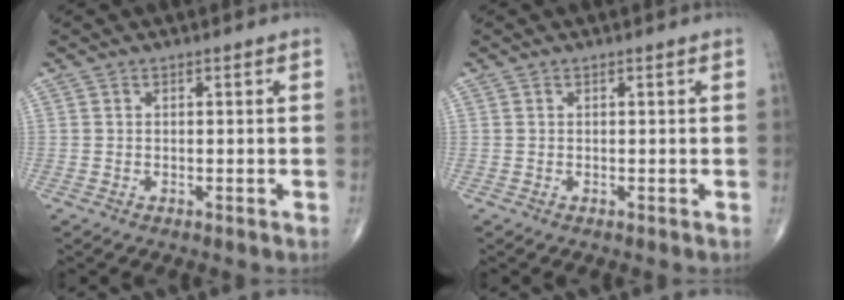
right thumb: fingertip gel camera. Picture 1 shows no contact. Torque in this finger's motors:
{"motor_torque": [0.00, 0.00, 0.00, 0.00, 0.00]}